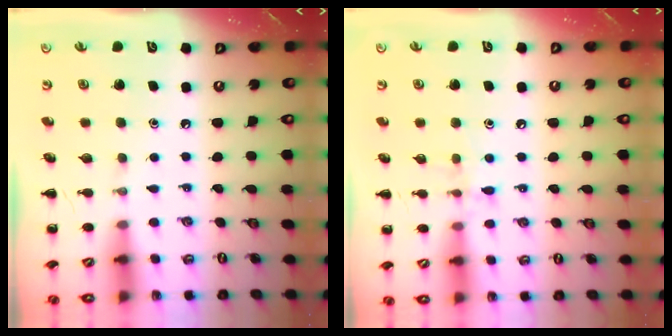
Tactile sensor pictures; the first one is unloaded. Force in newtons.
{"total": 7.3, "press": 7.1, "slide": 1.5}